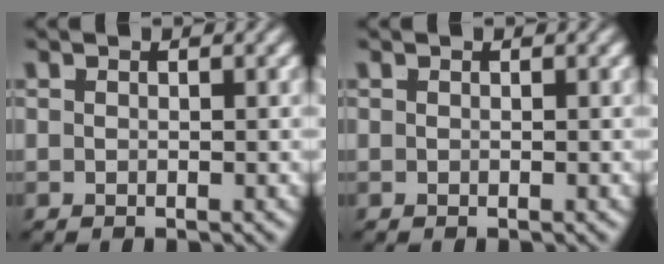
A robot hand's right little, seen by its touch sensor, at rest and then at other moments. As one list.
[{"total": 0.0}]